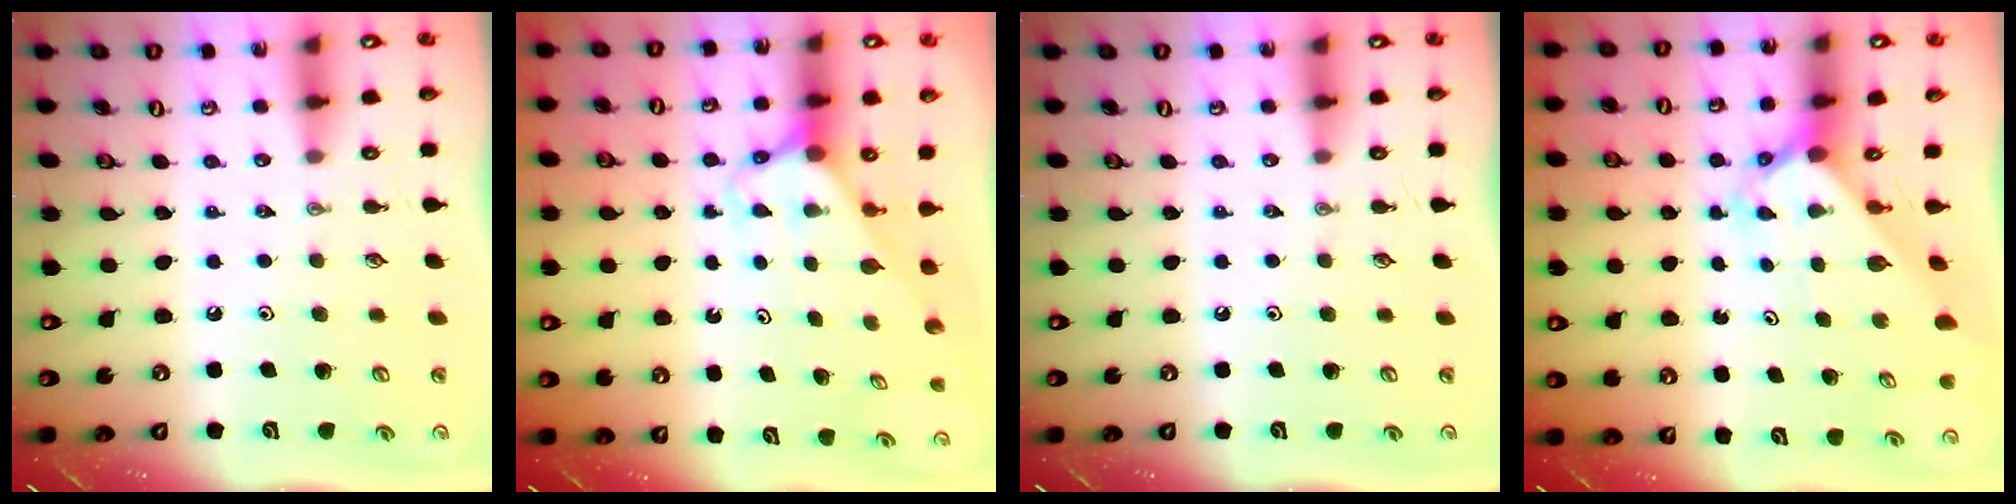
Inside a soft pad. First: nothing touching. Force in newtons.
{"total": 2.7, "press": 2.7, "slide": 0.2}
{"total": 0.0}
{"total": 2.3, "press": 2.3, "slide": 0.2}